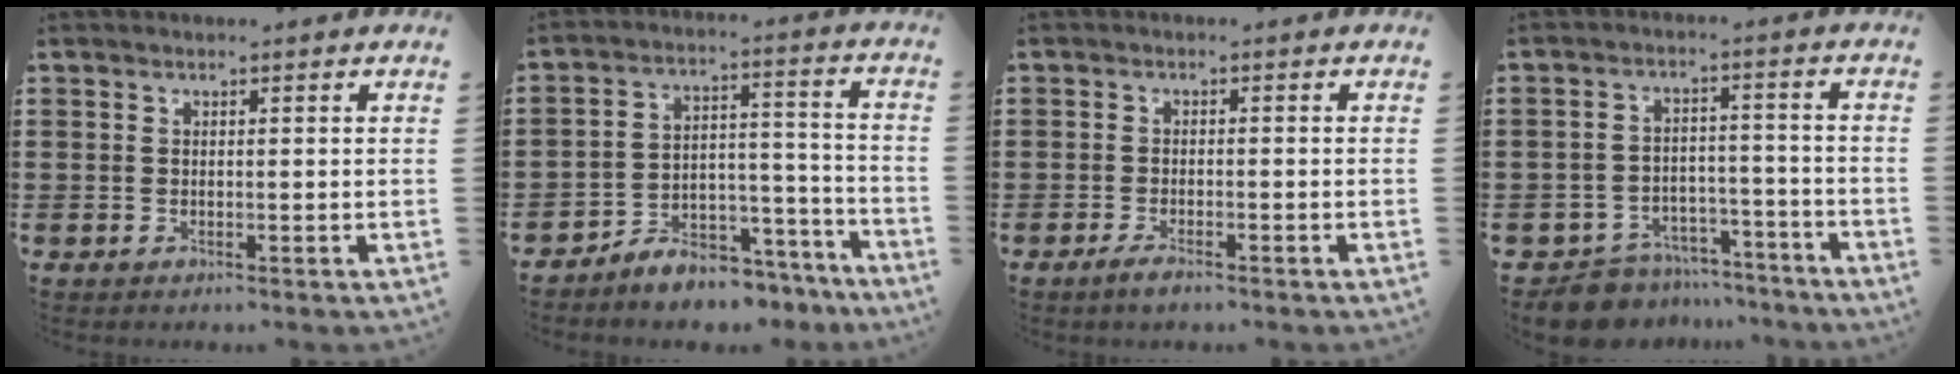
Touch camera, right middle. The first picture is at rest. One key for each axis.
{"total": 6.2, "fx": -6.0, "fy": 1.5, "fz": 0.8, "tx": -0.011, "ty": 0.018, "tz": -0.115}
{"total": 1.9, "fx": -1.3, "fy": 0.4, "fz": 1.4, "tx": -0.033, "ty": -0.004, "tz": -0.026}
{"total": 7.3, "fx": -7.0, "fy": 1.7, "fz": 0.9, "tx": -0.020, "ty": 0.021, "tz": -0.138}